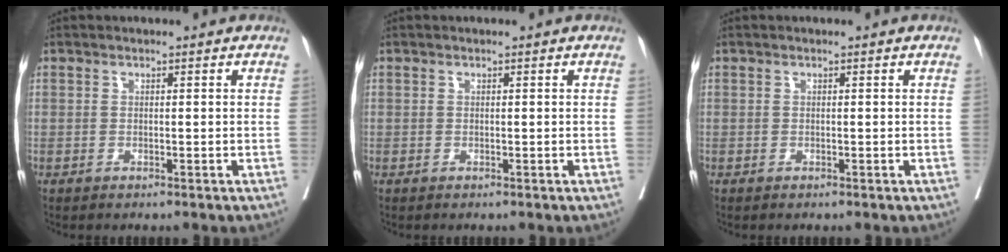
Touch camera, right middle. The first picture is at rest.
{"total": 0.0}
{"total": 0.0}